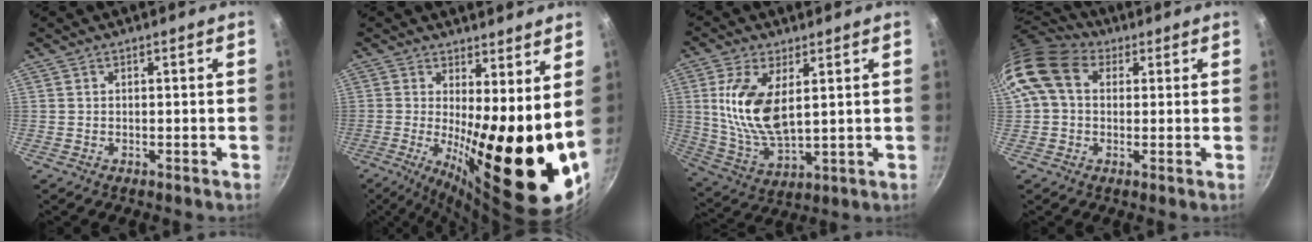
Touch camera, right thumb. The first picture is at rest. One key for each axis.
{"total": 19.3, "fx": 0.3, "fy": 5.9, "fz": 18.3, "tx": -0.252, "ty": -0.035, "tz": 0.011}
{"total": 13.4, "fx": 3.1, "fy": 6.5, "fz": 11.4, "tx": -0.222, "ty": -0.022, "tz": 0.067}
{"total": 12.8, "fx": 3.4, "fy": 9.5, "fz": 7.8, "tx": -0.141, "ty": 0.022, "tz": 0.044}